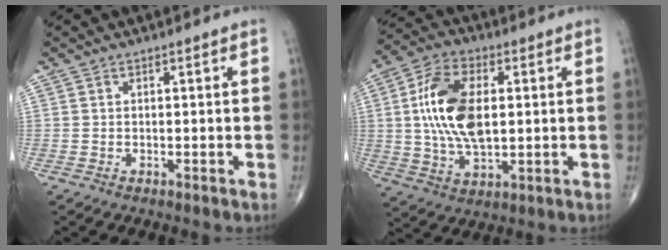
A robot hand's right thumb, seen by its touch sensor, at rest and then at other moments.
{"total": 15.0, "force": [1.8, 8.0, 12.6], "torque": [-0.237, 0.003, 0.033]}